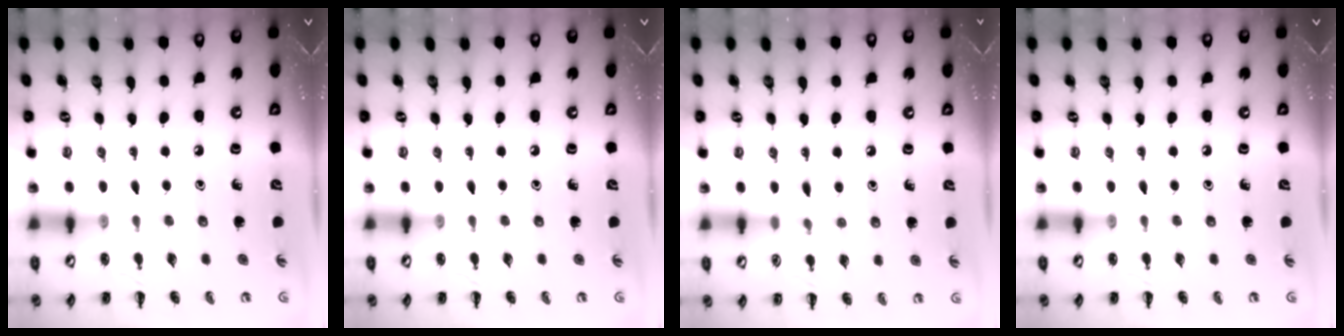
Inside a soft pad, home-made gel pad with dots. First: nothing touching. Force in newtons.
{"total": 0.0}
{"total": 5.8, "press": 5.6, "slide": 1.8}
{"total": 0.0}